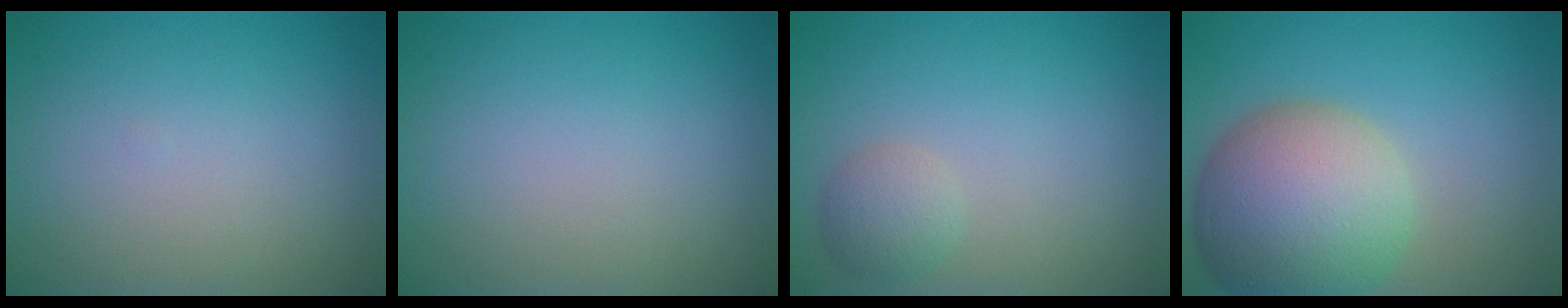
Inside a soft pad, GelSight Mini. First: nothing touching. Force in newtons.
{"total": 0.0}
{"total": 2.1, "press": 2.1, "slide": 0.1}
{"total": 10.7, "press": 10.7, "slide": 0.9}